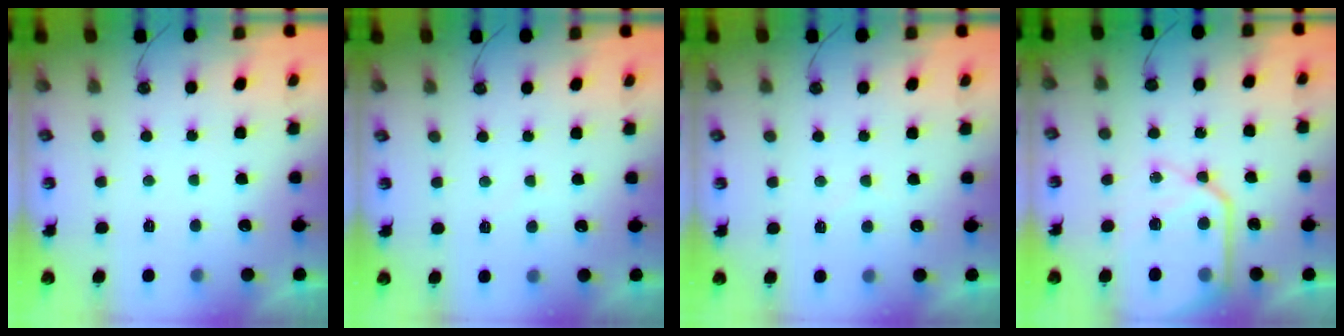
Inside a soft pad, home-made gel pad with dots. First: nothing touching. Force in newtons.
{"total": 2.4, "press": 2.4, "slide": 0.4}
{"total": 3.9, "press": 3.8, "slide": 0.6}
{"total": 14.6, "press": 14.6, "slide": 1.4}